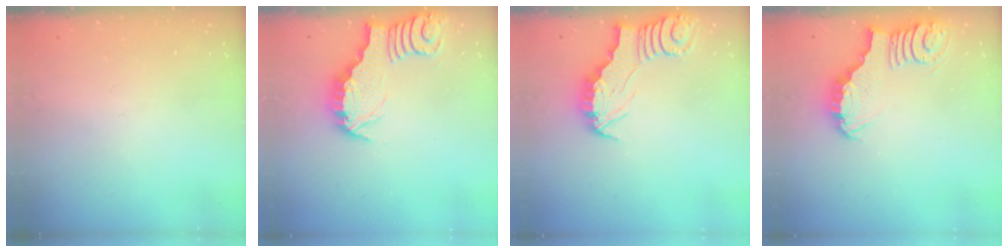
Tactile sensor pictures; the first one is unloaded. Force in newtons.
{"total": 3.4, "press": 3.4, "slide": 0.4}
{"total": 2.7, "press": 2.7, "slide": 0.2}
{"total": 3.4, "press": 3.4, "slide": 0.3}